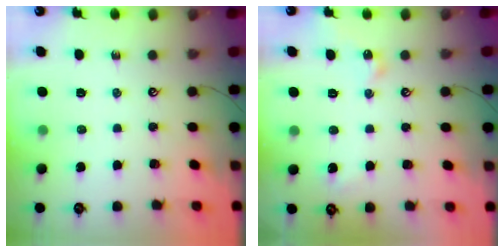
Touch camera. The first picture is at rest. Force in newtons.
{"total": 2.7, "press": 2.6, "slide": 0.5}